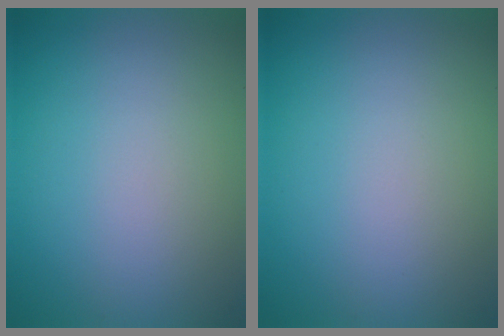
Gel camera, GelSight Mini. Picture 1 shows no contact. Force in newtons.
{"total": 0.0}